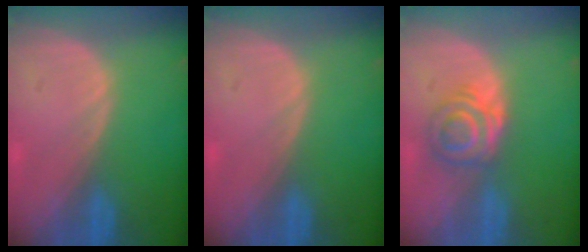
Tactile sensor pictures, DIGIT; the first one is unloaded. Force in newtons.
{"total": 0.0}
{"total": 5.4, "press": 5.1, "slide": 1.6}